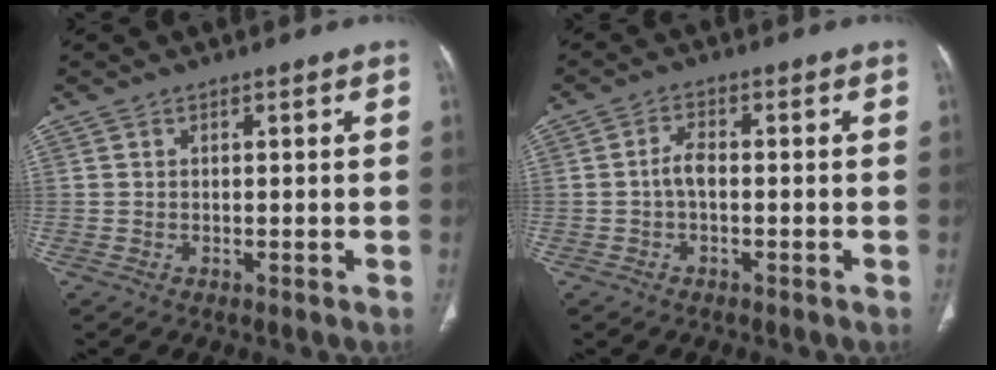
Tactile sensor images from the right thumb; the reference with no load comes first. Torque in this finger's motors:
{"motor_torque": [0.86, 0.75, 0.67, -0.18, 0.00]}